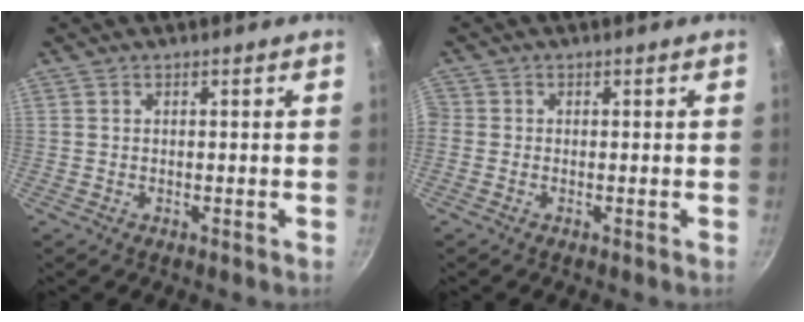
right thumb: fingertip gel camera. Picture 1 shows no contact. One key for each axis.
{"total": 1.2, "fx": -0.4, "fy": 1.0, "fz": 0.3, "tx": -0.006, "ty": 0.001, "tz": -0.012}